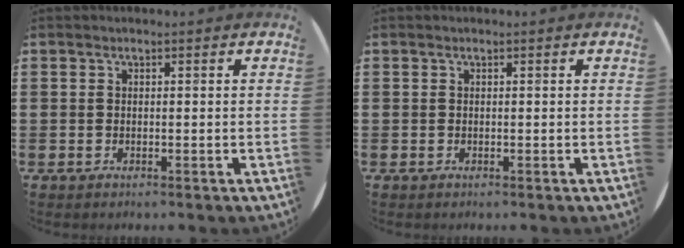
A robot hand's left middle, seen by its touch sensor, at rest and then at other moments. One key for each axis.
{"total": 0.0}